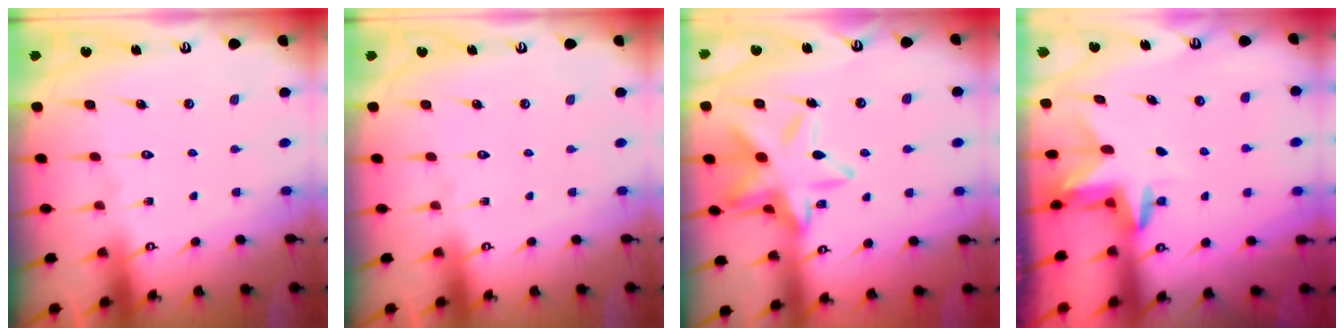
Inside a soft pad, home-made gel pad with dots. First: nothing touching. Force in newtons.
{"total": 0.0}
{"total": 16.3, "press": 16.3, "slide": 1.2}
{"total": 3.2, "press": 3.2, "slide": 0.3}